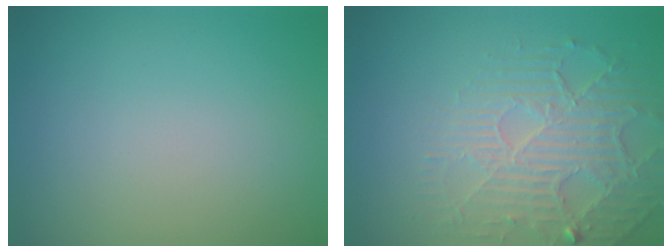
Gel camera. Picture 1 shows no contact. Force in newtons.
{"total": 4.1, "press": 3.8, "slide": 1.6}